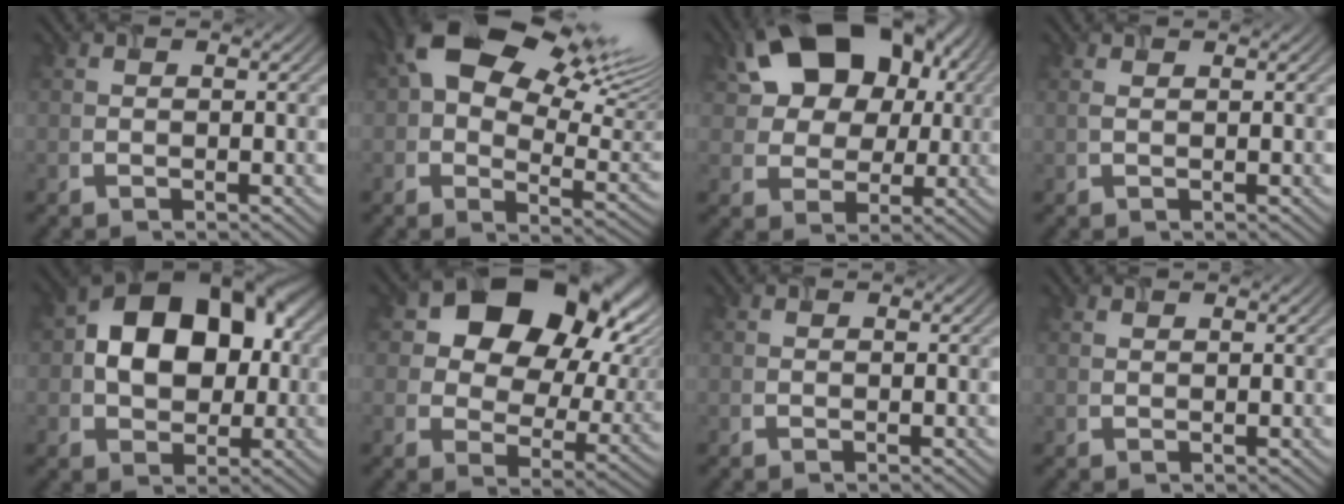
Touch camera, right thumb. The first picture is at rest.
{"total": 16.1, "force": [7.8, 8.8, 10.9], "torque": [-0.190, 0.010, 0.145]}
{"total": 12.5, "force": [4.4, 8.9, 7.6], "torque": [-0.144, 0.024, 0.077]}
{"total": 0.9, "force": [0.5, 0.3, 0.6], "torque": [-0.012, -0.002, 0.007]}
{"total": 12.8, "force": [1.3, 9.1, 8.8], "torque": [-0.126, 0.017, 0.019]}
{"total": 16.6, "force": [7.0, 12.0, 9.2], "torque": [-0.139, 0.019, 0.122]}
{"total": 0.0}
{"total": 0.9, "force": [0.8, 0.2, 0.3], "torque": [-0.004, -0.003, 0.014]}